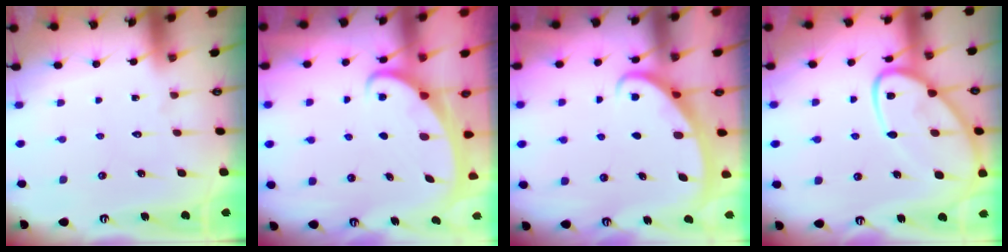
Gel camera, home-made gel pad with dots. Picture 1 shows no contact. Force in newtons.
{"total": 2.2, "press": 2.2, "slide": 0.3}
{"total": 2.6, "press": 2.6, "slide": 0.3}
{"total": 15.6, "press": 15.6, "slide": 1.3}